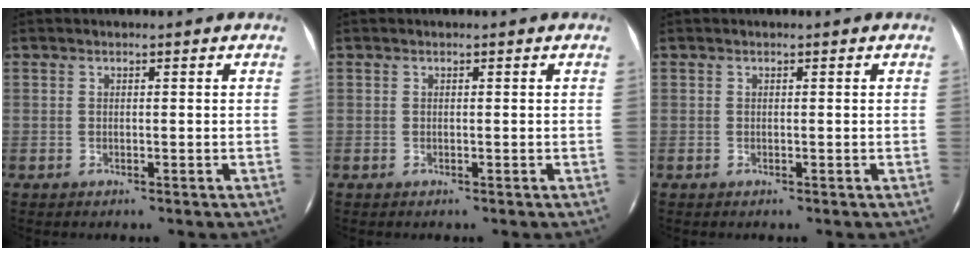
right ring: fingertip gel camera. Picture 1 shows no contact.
{"total": 0.0}
{"total": 0.0}